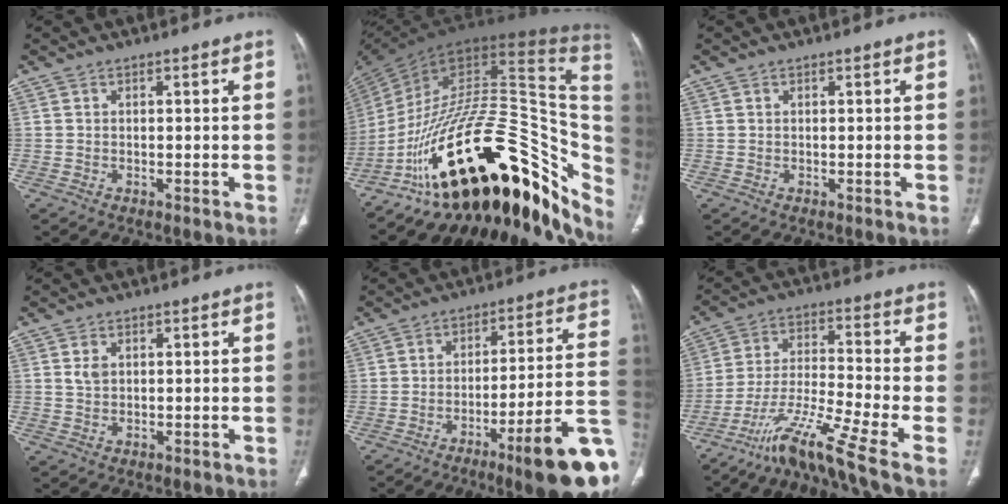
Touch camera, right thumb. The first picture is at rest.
{"total": 42.5, "force": [-13.6, 20.4, 34.7], "torque": [-0.408, 0.082, -0.195]}
{"total": 0.0}
{"total": 2.2, "force": [0.8, 1.5, 1.4], "torque": [-0.026, 0.000, 0.020]}
{"total": 19.6, "force": [-8.4, 2.8, 17.5], "torque": [-0.184, 0.046, -0.117]}
{"total": 14.0, "force": [-8.9, -0.2, 10.7], "torque": [-0.227, 0.047, -0.159]}